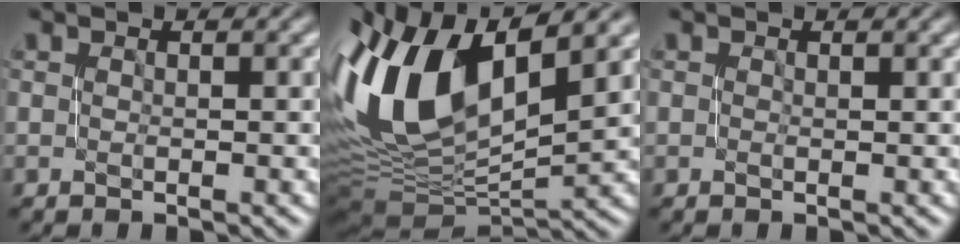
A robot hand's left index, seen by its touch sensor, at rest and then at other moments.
{"total": 12.8, "force": [3.4, 6.7, 10.3], "torque": [-0.210, 0.009, 0.061]}
{"total": 0.0}